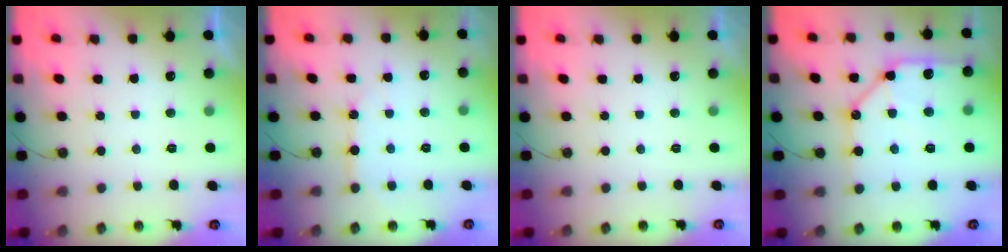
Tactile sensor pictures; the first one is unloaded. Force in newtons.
{"total": 6.5, "press": 6.5, "slide": 0.5}
{"total": 0.0}
{"total": 15.6, "press": 15.4, "slide": 2.3}